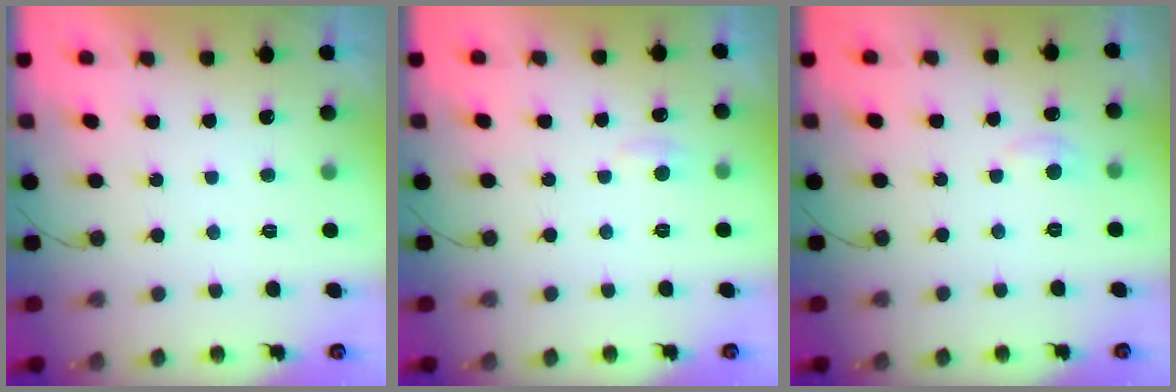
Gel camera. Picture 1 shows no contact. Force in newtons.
{"total": 4.4, "press": 4.4, "slide": 0.5}
{"total": 5.0, "press": 5.0, "slide": 0.7}